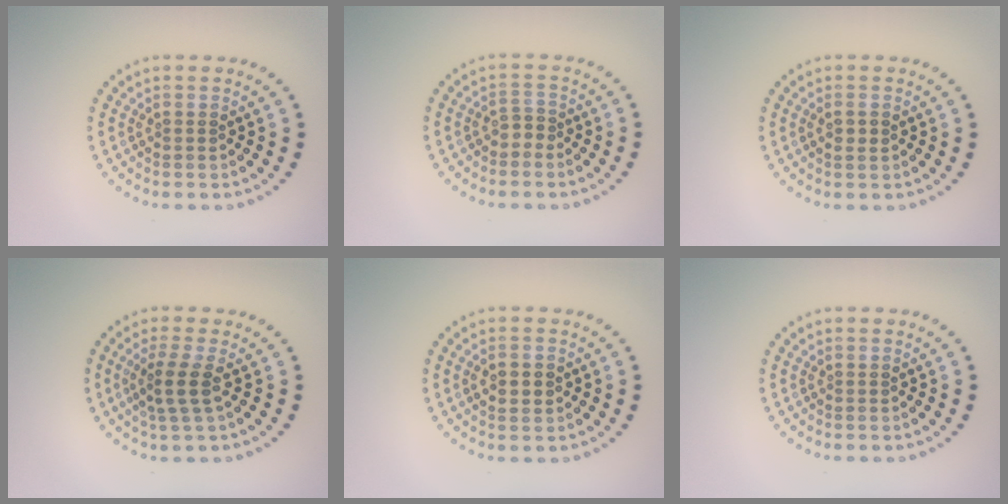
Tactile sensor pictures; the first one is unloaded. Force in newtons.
{"total": 1.0, "press": 0.8, "slide": 0.5}
{"total": 1.1, "press": 1.0, "slide": 0.3}
{"total": 2.6, "press": 2.0, "slide": 1.6}
{"total": 2.7, "press": 2.7, "slide": 0.1}
{"total": 0.0}